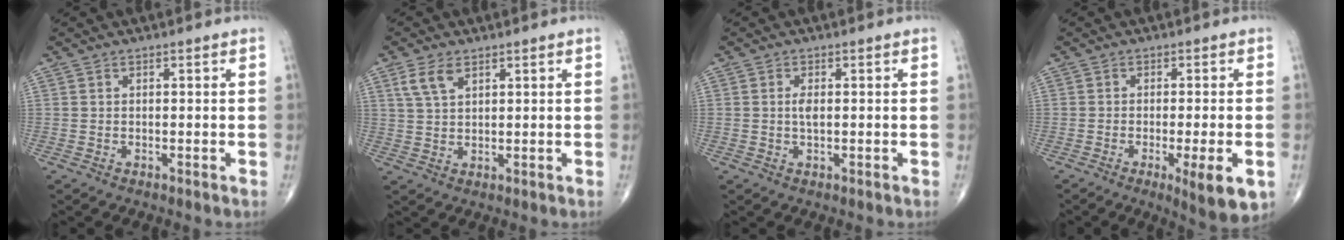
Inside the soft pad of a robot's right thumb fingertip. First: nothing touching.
{"total": 4.5, "force": [2.4, 2.2, 3.0], "torque": [-0.060, -0.002, 0.053]}
{"total": 1.9, "force": [0.1, 0.8, 1.7], "torque": [-0.034, -0.001, 0.002]}
{"total": 8.5, "force": [-2.9, 1.7, 7.7], "torque": [-0.105, -0.011, -0.038]}